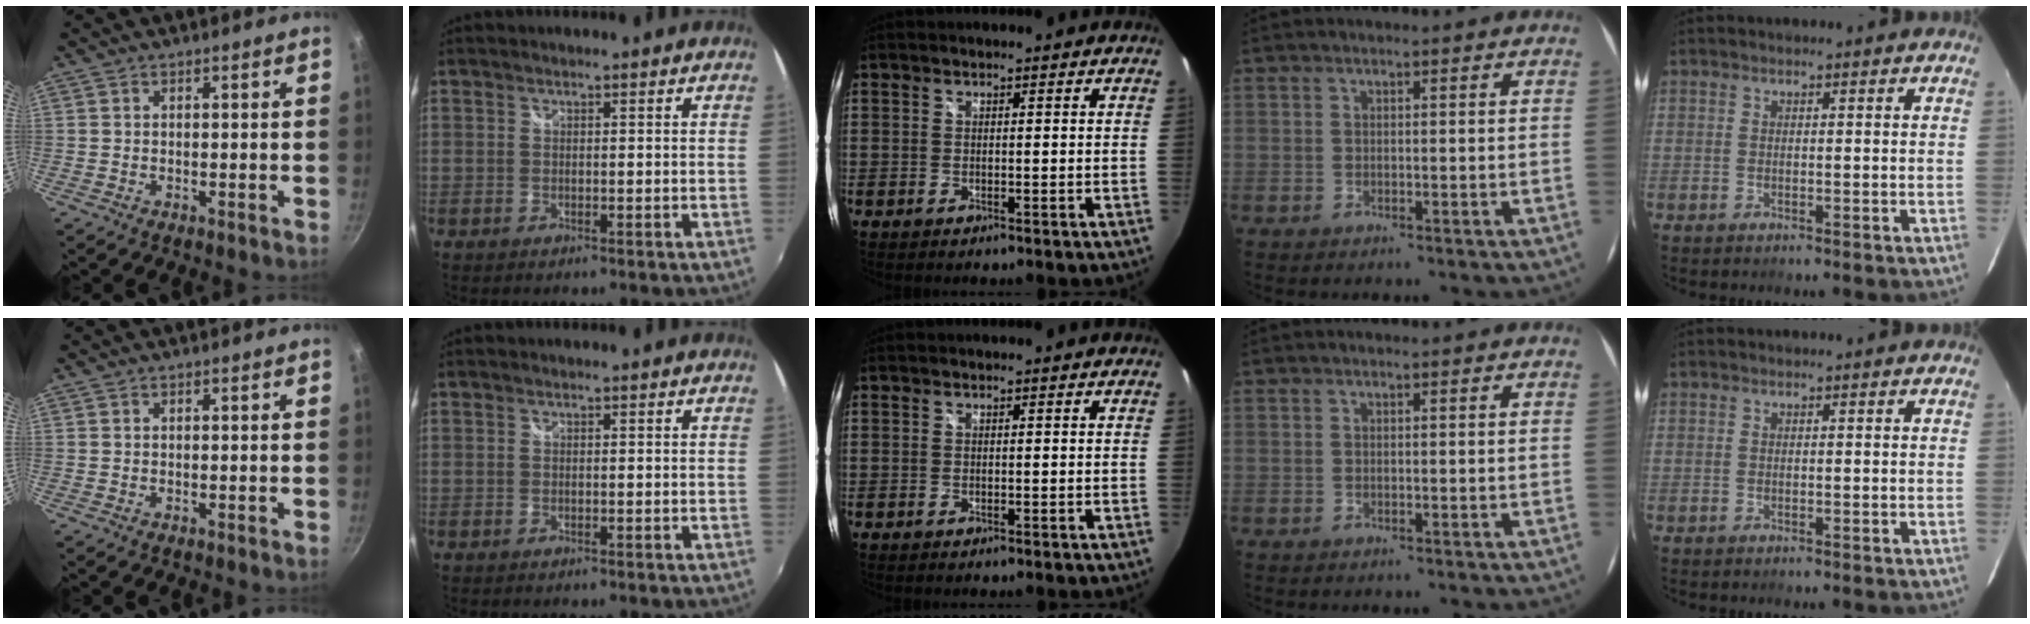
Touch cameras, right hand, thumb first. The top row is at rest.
{}